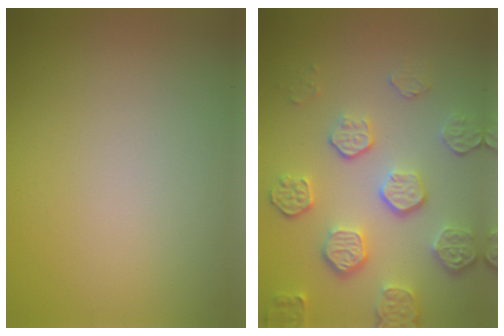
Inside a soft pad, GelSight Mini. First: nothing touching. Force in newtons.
{"total": 5.4, "press": 4.1, "slide": 3.4}